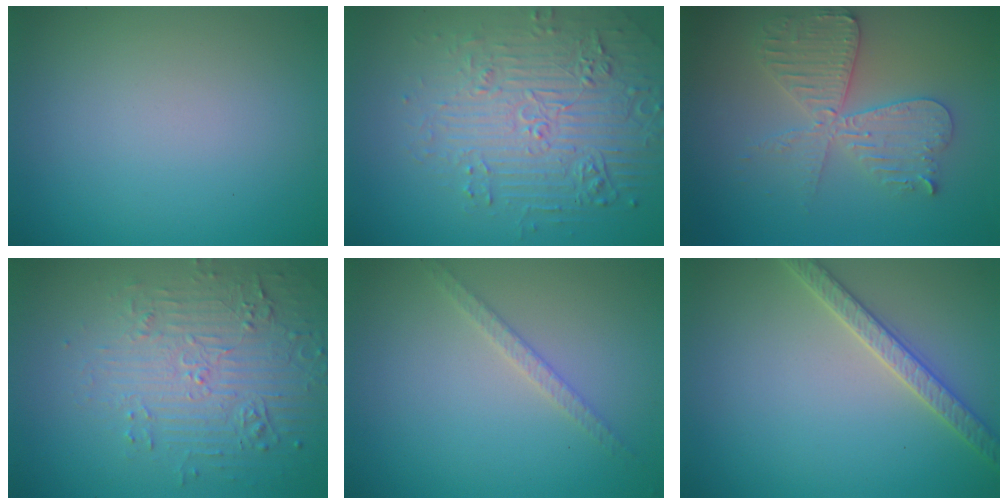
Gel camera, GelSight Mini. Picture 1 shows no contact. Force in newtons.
{"total": 6.4, "press": 5.1, "slide": 4.0}
{"total": 5.3, "press": 5.2, "slide": 0.7}
{"total": 5.2, "press": 3.7, "slide": 3.6}
{"total": 1.7, "press": 1.7, "slide": 0.2}
{"total": 2.8, "press": 2.8, "slide": 0.6}